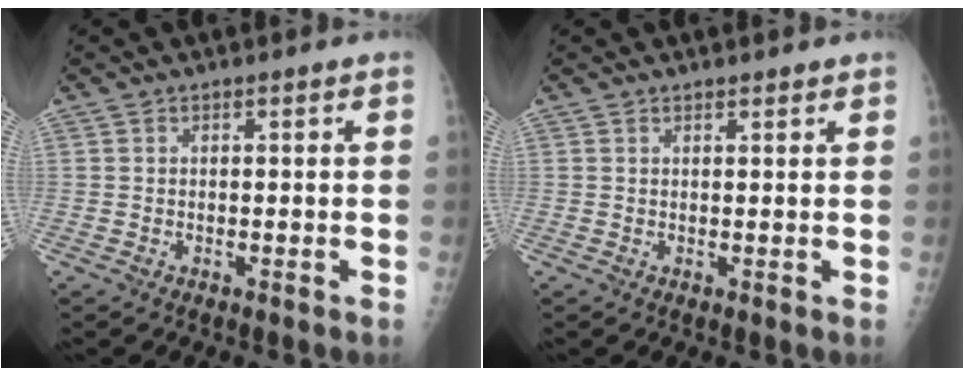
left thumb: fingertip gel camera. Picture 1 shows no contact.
{"total": 1.1, "force": [1.0, 0.2, 0.4], "torque": [-0.001, -0.003, 0.015]}